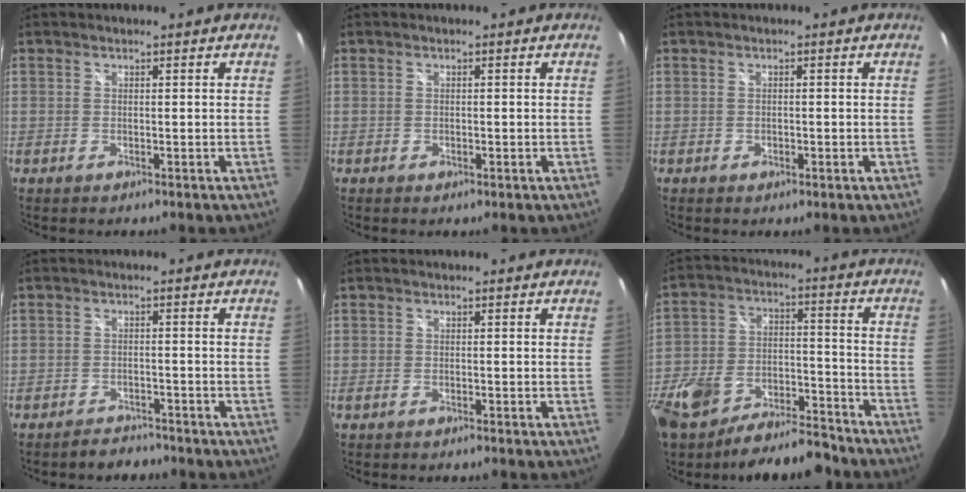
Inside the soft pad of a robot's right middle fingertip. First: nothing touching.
{"total": 0.6, "force": [-0.3, 0.3, 0.4], "torque": [-0.005, 0.000, -0.006]}
{"total": 1.1, "force": [-0.5, 0.7, 0.6], "torque": [-0.009, -0.001, -0.009]}
{"total": 3.7, "force": [-3.4, 1.3, 0.6], "torque": [-0.021, 0.001, -0.051]}
{"total": 0.8, "force": [-0.7, 0.1, 0.3], "torque": [-0.007, -0.003, -0.014]}
{"total": 20.2, "force": [-14.1, 9.4, 11.1], "torque": [-0.252, -0.006, -0.216]}